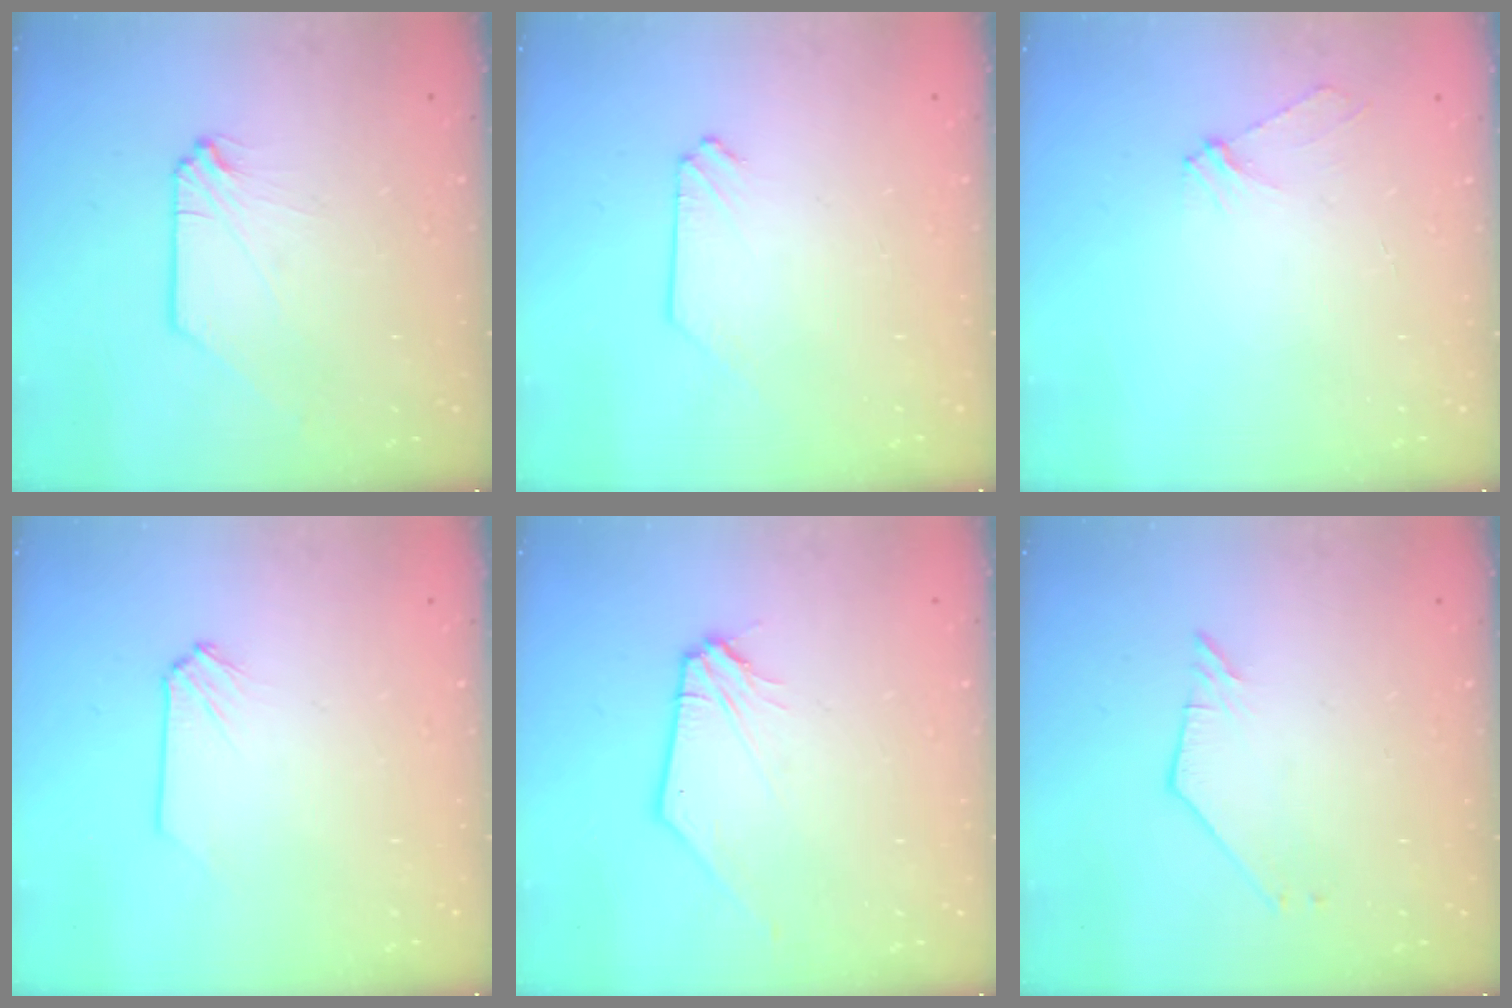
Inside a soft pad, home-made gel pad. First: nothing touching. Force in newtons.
{"total": 0.0}
{"total": 3.7, "press": 3.7, "slide": 0.3}
{"total": 0.0}
{"total": 1.9, "press": 1.9, "slide": 0.3}
{"total": 2.1, "press": 2.1, "slide": 0.1}